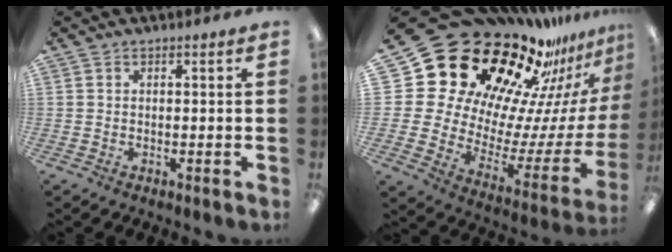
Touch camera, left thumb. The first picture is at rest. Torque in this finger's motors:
{"motor_torque": [1.62, 1.77, 1.50, -1.27, 0.11]}